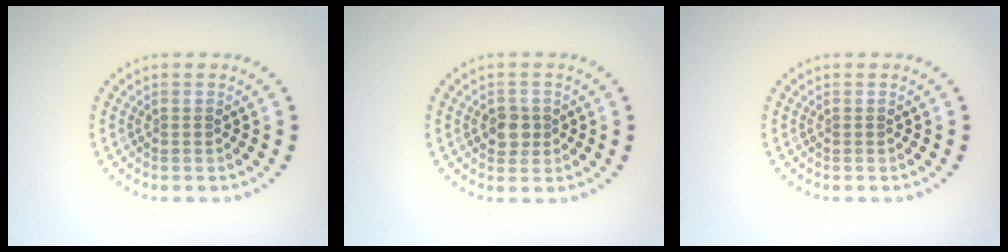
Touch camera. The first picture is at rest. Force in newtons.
{"total": 1.9, "press": 1.8, "slide": 0.5}
{"total": 0.0}